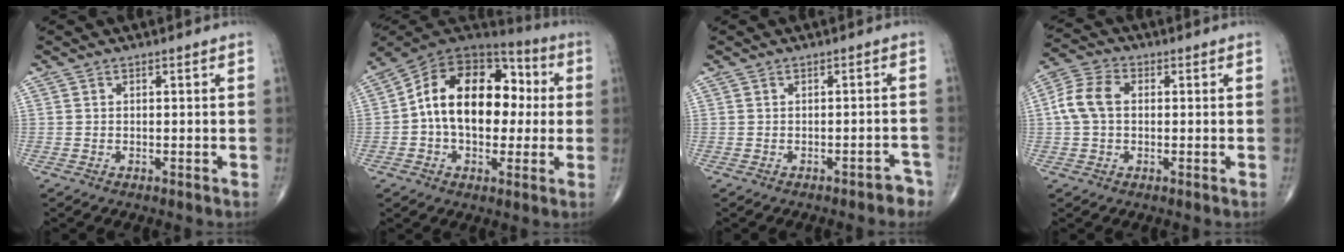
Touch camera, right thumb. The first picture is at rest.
{"total": 20.2, "force": [1.0, 13.0, 15.4], "torque": [-0.222, 0.041, 0.009]}
{"total": 2.9, "force": [-2.3, 1.0, 1.5], "torque": [-0.010, 0.019, -0.025]}
{"total": 7.3, "force": [0.5, 5.1, 5.2], "torque": [-0.110, 0.022, 0.003]}